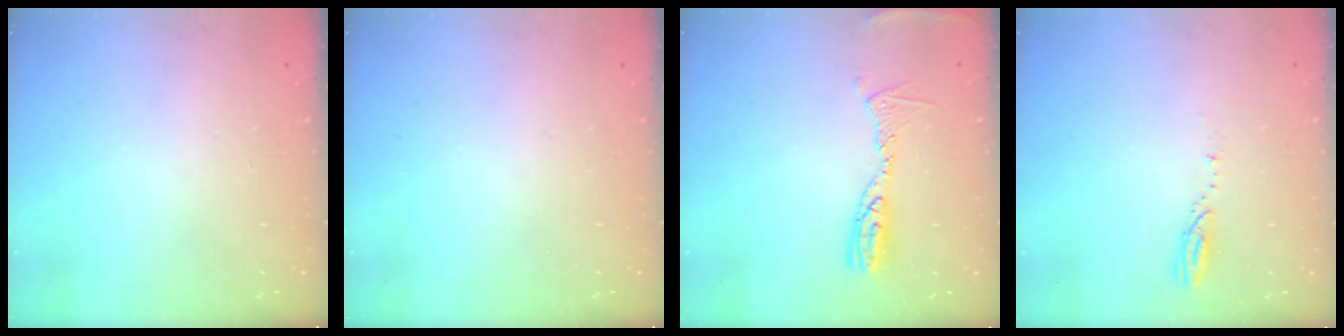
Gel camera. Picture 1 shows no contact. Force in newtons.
{"total": 0.0}
{"total": 9.9, "press": 9.9, "slide": 0.8}
{"total": 3.1, "press": 3.1, "slide": 0.2}